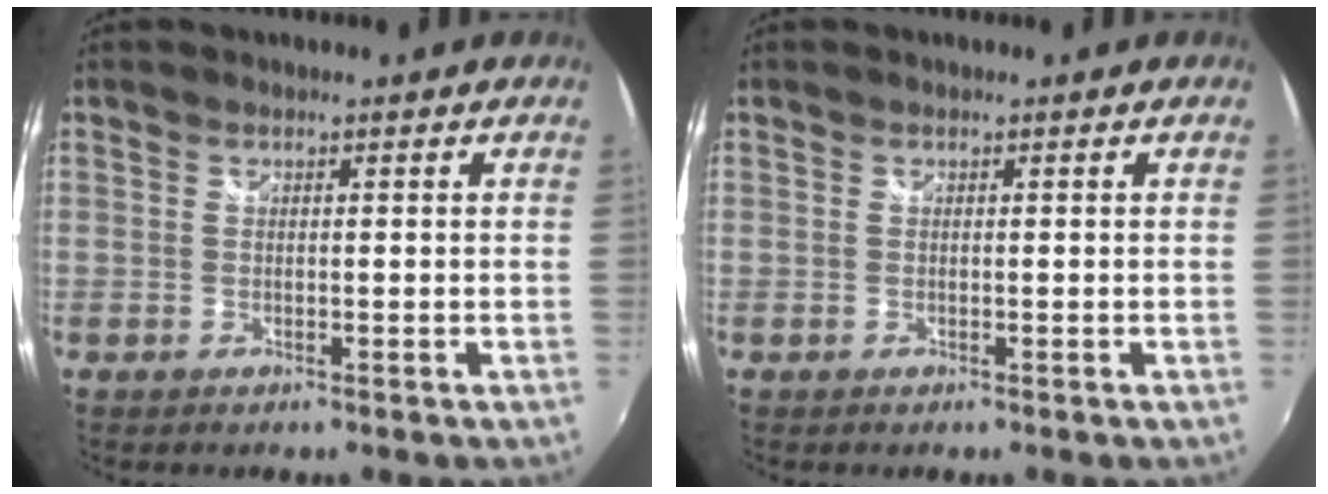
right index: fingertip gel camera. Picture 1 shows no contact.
{"total": 0.0}